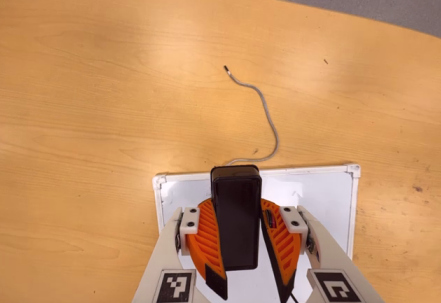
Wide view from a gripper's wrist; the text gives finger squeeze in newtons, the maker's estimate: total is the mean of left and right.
{"total": 10.1, "left": 9.6, "right": 10.6}